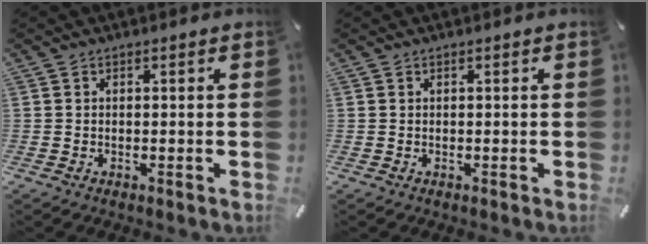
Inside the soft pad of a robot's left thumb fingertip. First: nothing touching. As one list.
[{"total": 0.0}]